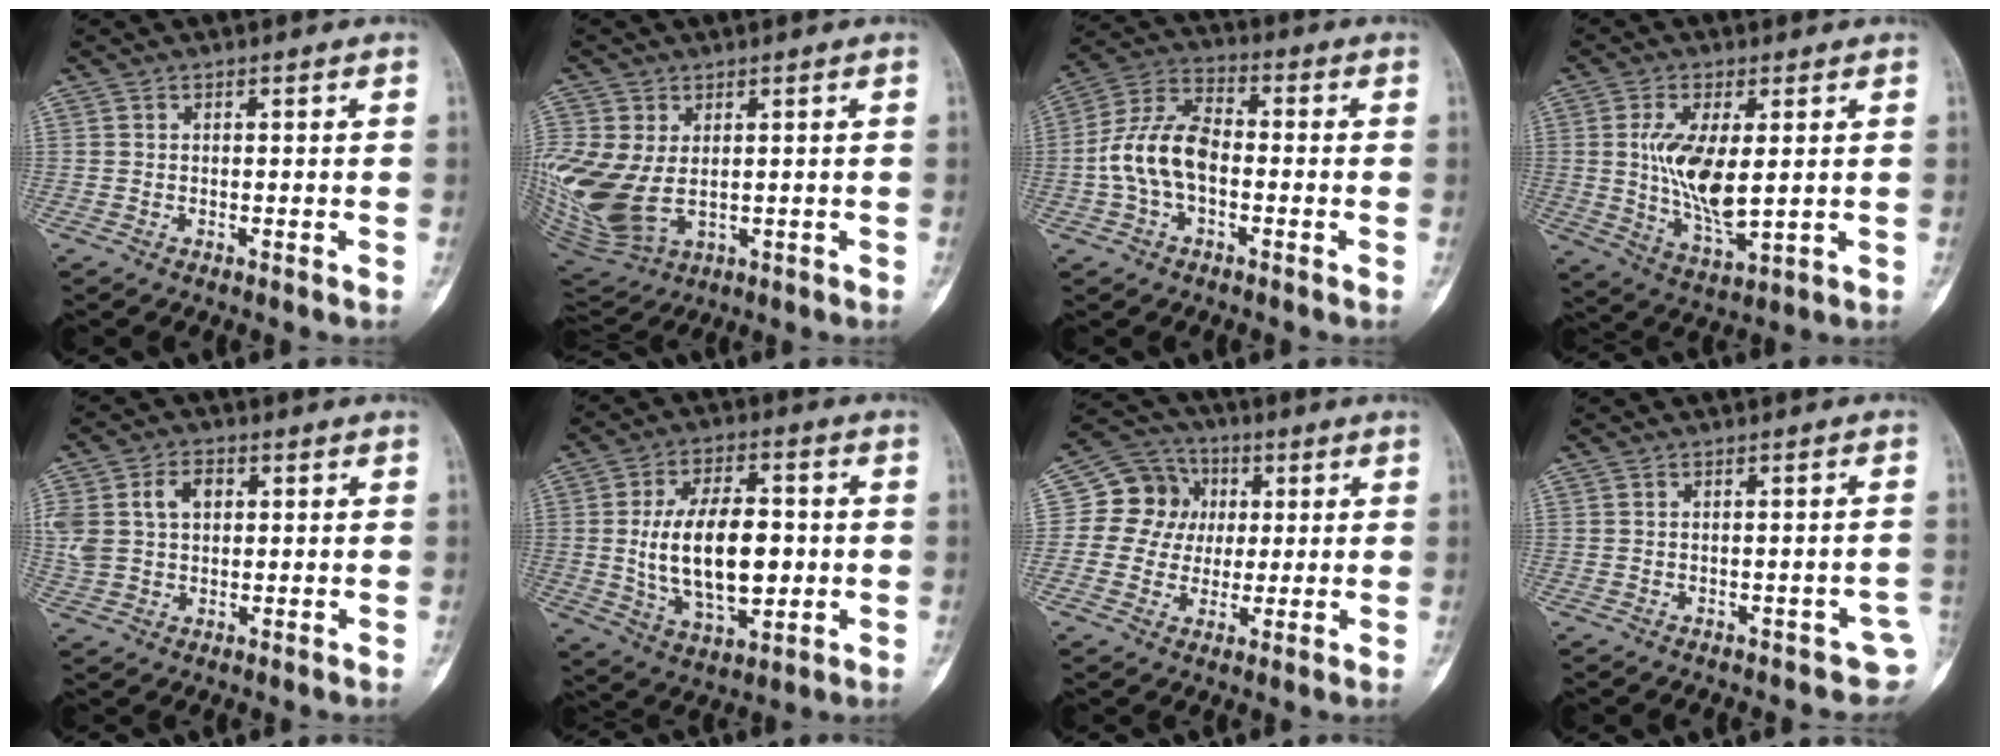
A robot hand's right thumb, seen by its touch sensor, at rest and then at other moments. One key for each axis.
{"total": 15.9, "fx": 0.2, "fy": 10.7, "fz": 11.7, "tx": -0.285, "ty": -0.018, "tz": 0.028}
{"total": 11.3, "fx": -1.6, "fy": 6.7, "fz": 9.0, "tx": -0.178, "ty": 0.038, "tz": -0.039}
{"total": 11.7, "fx": 1.2, "fy": 4.8, "fz": 10.6, "tx": -0.203, "ty": -0.023, "tz": 0.033}
{"total": 11.3, "fx": 2.6, "fy": 8.2, "fz": 7.3, "tx": -0.167, "ty": 0.012, "tz": 0.053}
{"total": 17.1, "fx": -0.1, "fy": 9.3, "fz": 14.4, "tx": -0.227, "ty": 0.001, "tz": 0.008}
{"total": 10.6, "fx": 1.7, "fy": 9.6, "fz": 4.2, "tx": -0.032, "ty": 0.009, "tz": 0.020}
{"total": 3.5, "fx": -1.7, "fy": 2.0, "fz": 2.4, "tx": -0.009, "ty": 0.014, "tz": -0.019}